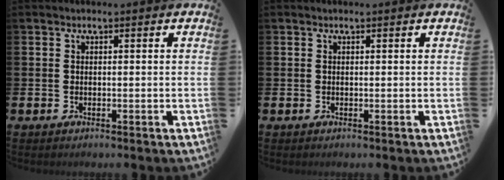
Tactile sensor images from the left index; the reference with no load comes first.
{"total": 0.0}